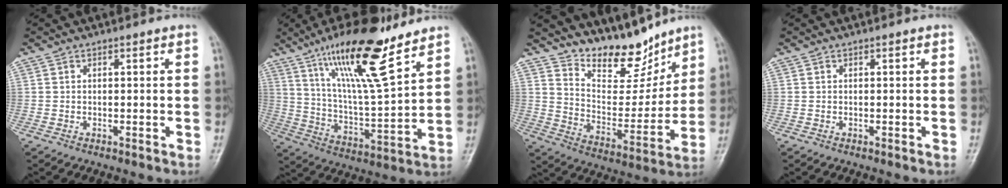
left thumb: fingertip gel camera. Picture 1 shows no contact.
{"total": 19.2, "force": [12.8, 3.8, 13.9], "torque": [-0.223, -0.065, 0.231]}
{"total": 14.2, "force": [12.0, 5.5, 5.2], "torque": [-0.043, -0.086, 0.212]}
{"total": 0.0}